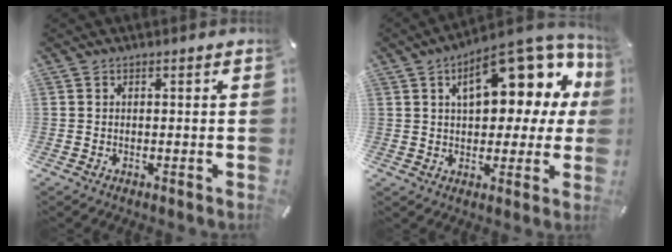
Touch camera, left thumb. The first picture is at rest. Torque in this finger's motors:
{"motor_torque": [2.48, 2.53, 1.49, -1.28, 0.49]}